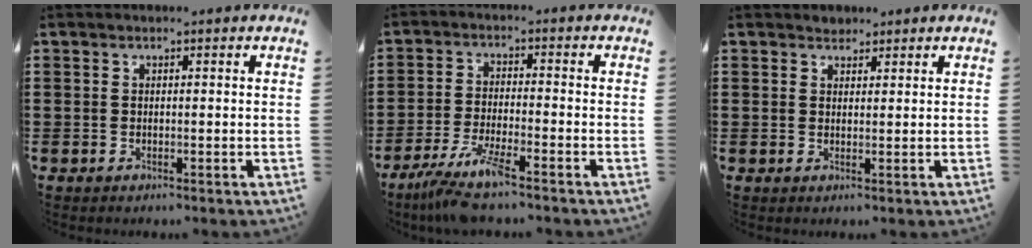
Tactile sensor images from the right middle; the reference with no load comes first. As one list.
[{"total": 6.7, "force": [-5.4, -0.1, 3.9], "torque": [-0.096, -0.024, -0.104]}, {"total": 1.5, "force": [1.3, 0.7, -0.2], "torque": [0.000, 0.004, 0.025]}]